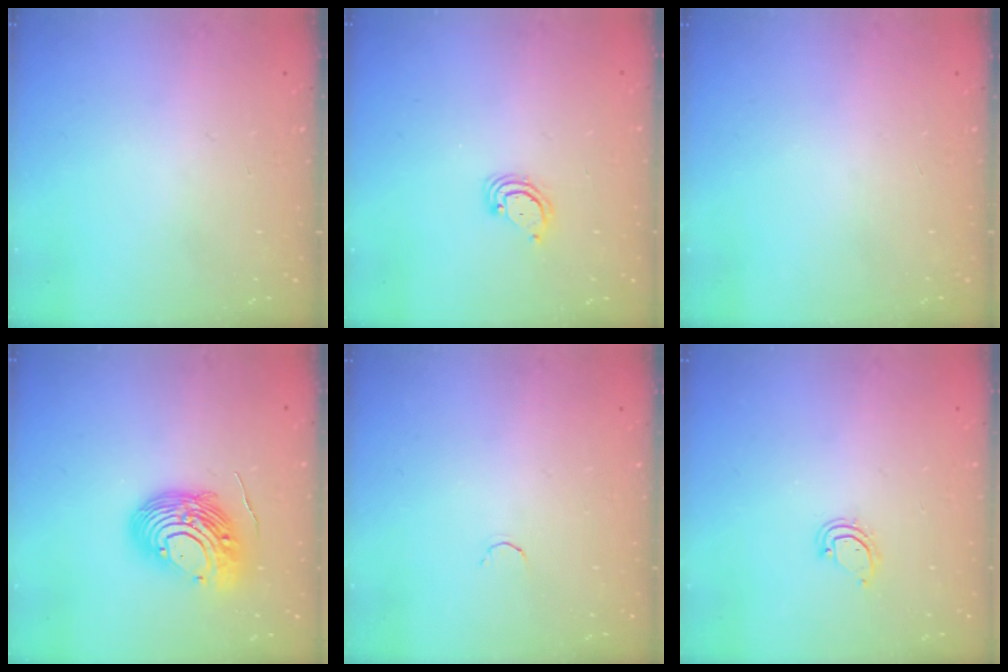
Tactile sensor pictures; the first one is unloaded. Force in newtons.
{"total": 2.9, "press": 2.9, "slide": 0.3}
{"total": 0.0}
{"total": 13.4, "press": 13.3, "slide": 1.5}
{"total": 1.8, "press": 1.7, "slide": 0.4}
{"total": 3.6, "press": 3.6, "slide": 0.2}